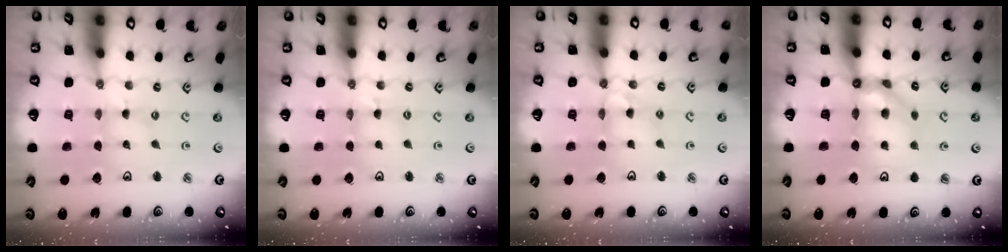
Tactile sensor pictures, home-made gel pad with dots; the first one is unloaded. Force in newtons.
{"total": 2.8, "press": 2.8, "slide": 0.3}
{"total": 7.1, "press": 7.1, "slide": 0.6}
{"total": 10.1, "press": 10.0, "slide": 1.7}